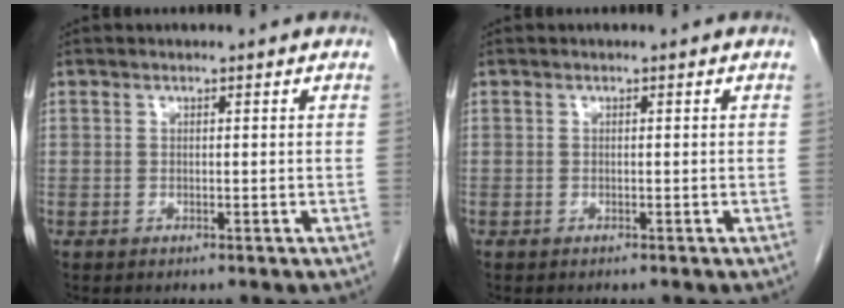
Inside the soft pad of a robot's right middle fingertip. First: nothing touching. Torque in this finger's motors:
{"motor_torque": [1.05, -1.09, 0.20, 0.05]}